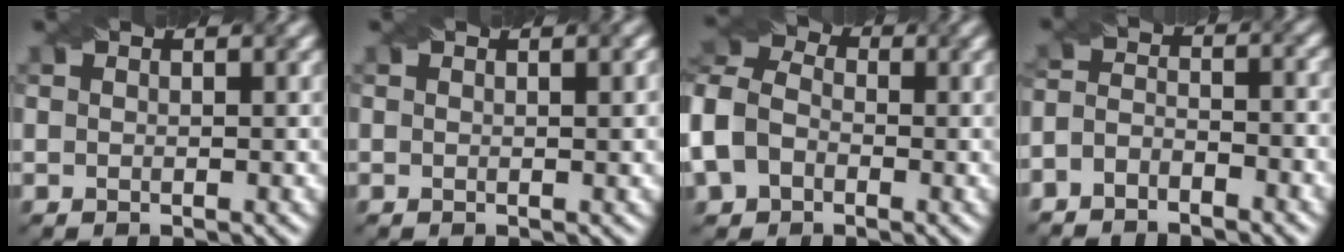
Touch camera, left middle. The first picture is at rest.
{"total": 1.3, "force": [0.2, 0.3, 1.3], "torque": [-0.015, 0.003, 0.000]}
{"total": 7.0, "force": [-2.0, 5.2, 4.2], "torque": [-0.103, 0.002, -0.047]}
{"total": 3.6, "force": [-2.8, 1.5, 1.7], "torque": [-0.030, 0.001, -0.055]}